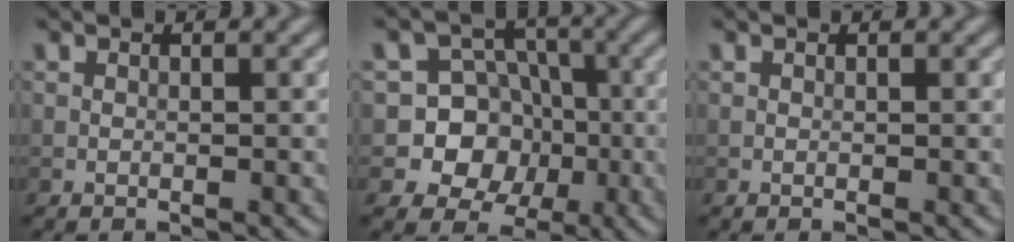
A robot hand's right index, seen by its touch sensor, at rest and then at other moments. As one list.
[{"total": 8.3, "force": [-1.6, 7.8, 2.5], "torque": [-0.036, 0.025, -0.064]}, {"total": 0.0}]